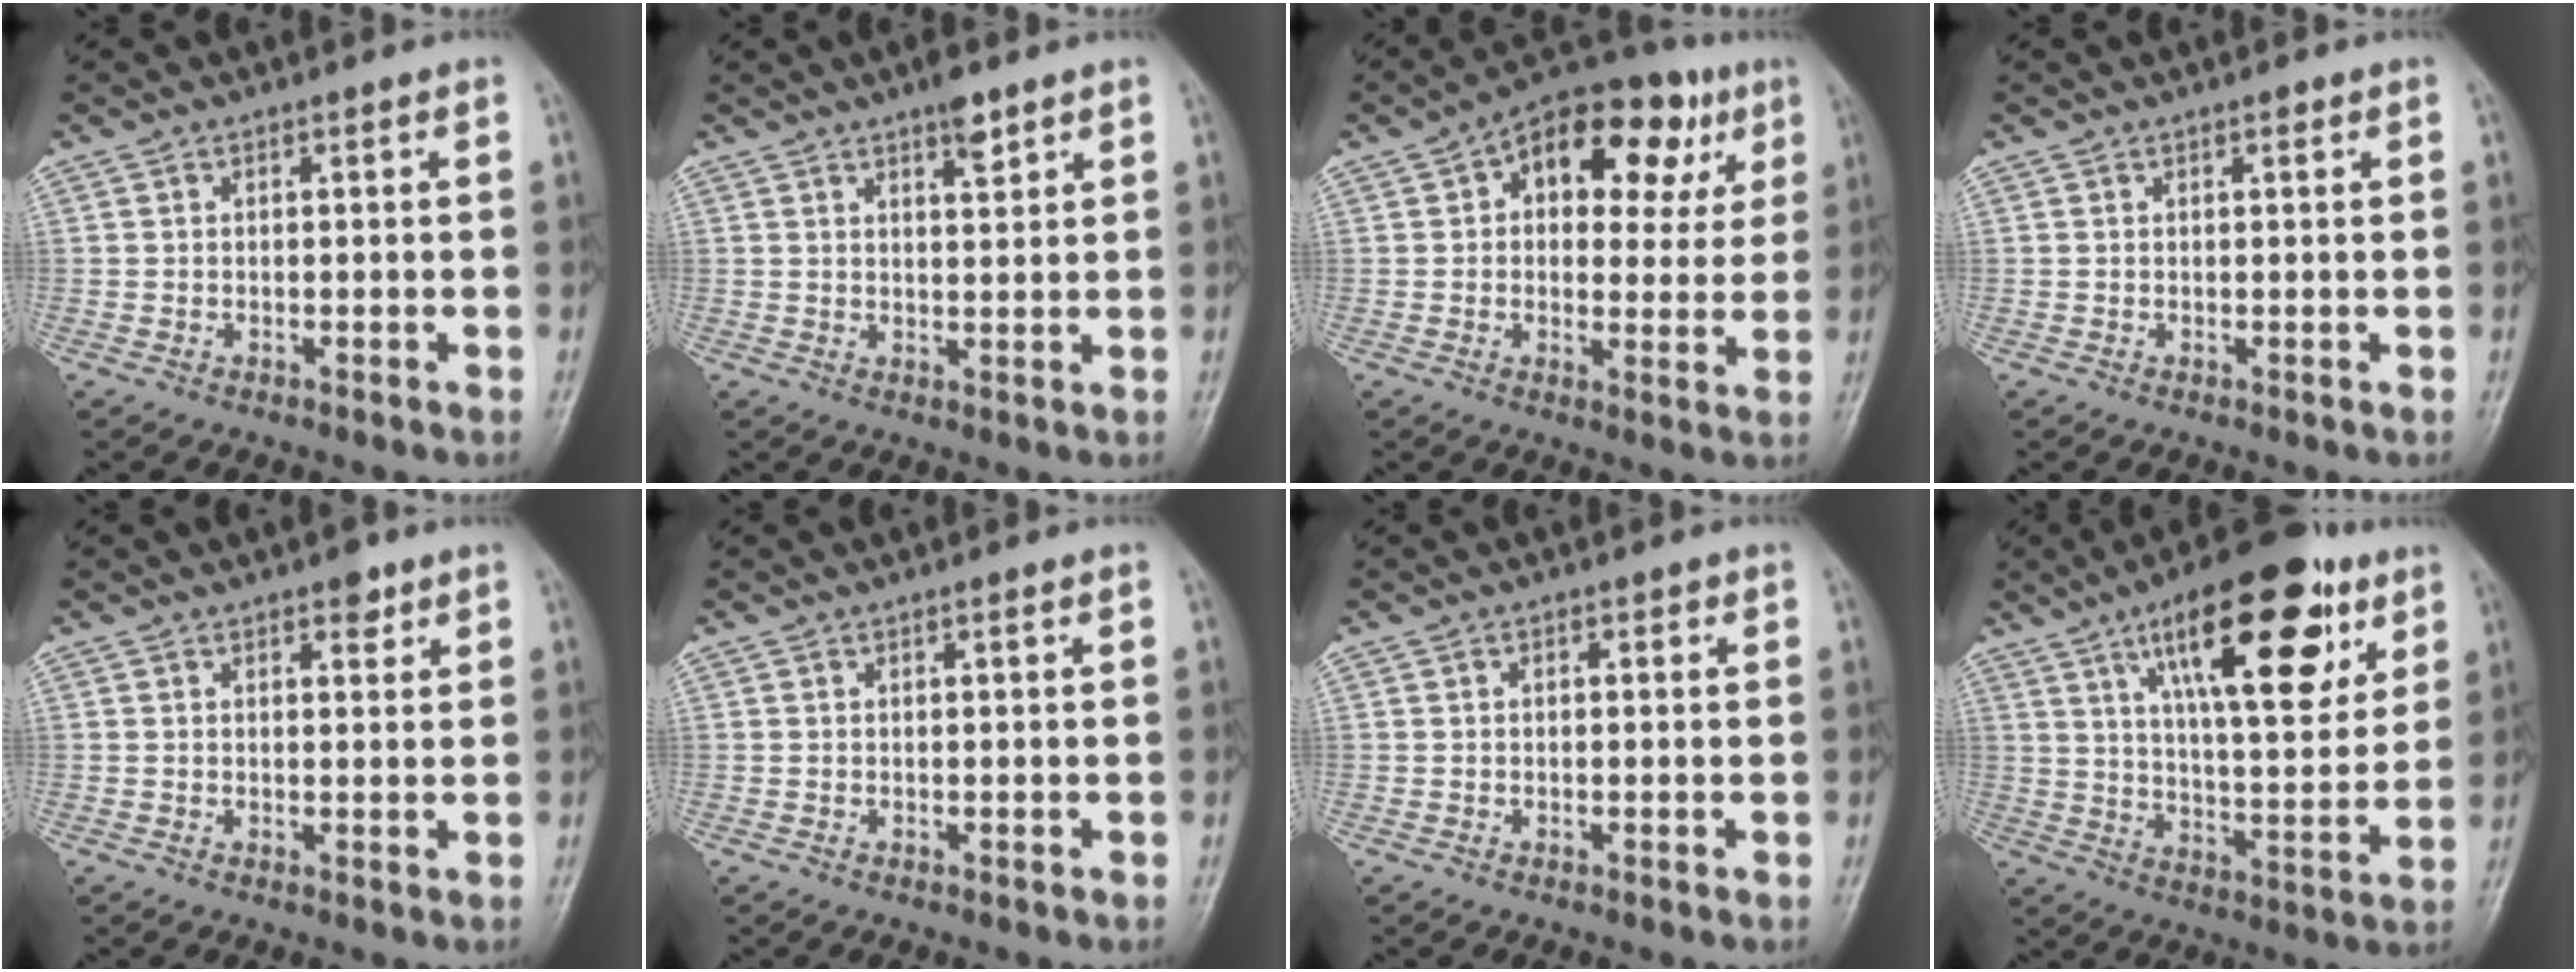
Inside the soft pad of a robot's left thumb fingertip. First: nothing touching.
{"total": 4.0, "force": [2.7, 1.1, 2.7], "torque": [-0.034, -0.014, 0.041]}
{"total": 16.8, "force": [6.1, 10.1, 12.0], "torque": [-0.105, 0.017, 0.077]}
{"total": 0.6, "force": [0.3, 0.3, 0.4], "torque": [-0.001, 0.002, 0.002]}
{"total": 2.5, "force": [1.6, 1.3, 1.5], "torque": [-0.003, -0.005, 0.019]}
{"total": 0.0}
{"total": 0.9, "force": [0.2, 0.6, 0.6], "torque": [0.001, 0.004, 0.000]}
{"total": 22.6, "force": [11.1, 8.5, 17.8], "torque": [-0.229, -0.030, 0.175]}